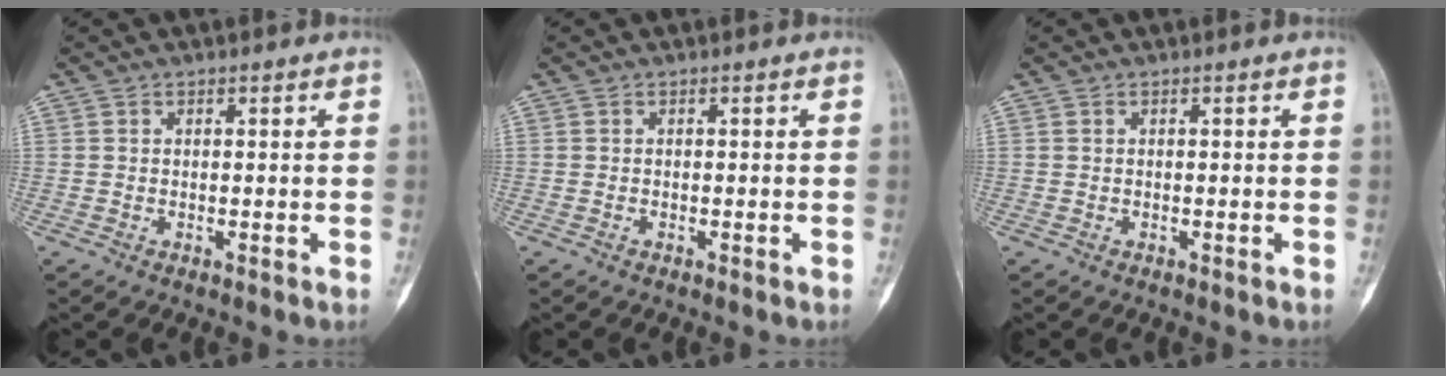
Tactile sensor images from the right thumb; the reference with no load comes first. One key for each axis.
{"total": 0.0}
{"total": 0.0}